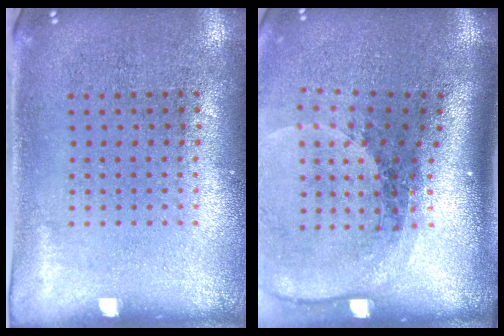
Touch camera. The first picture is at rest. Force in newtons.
{"total": 2.1, "press": 1.6, "slide": 1.3}